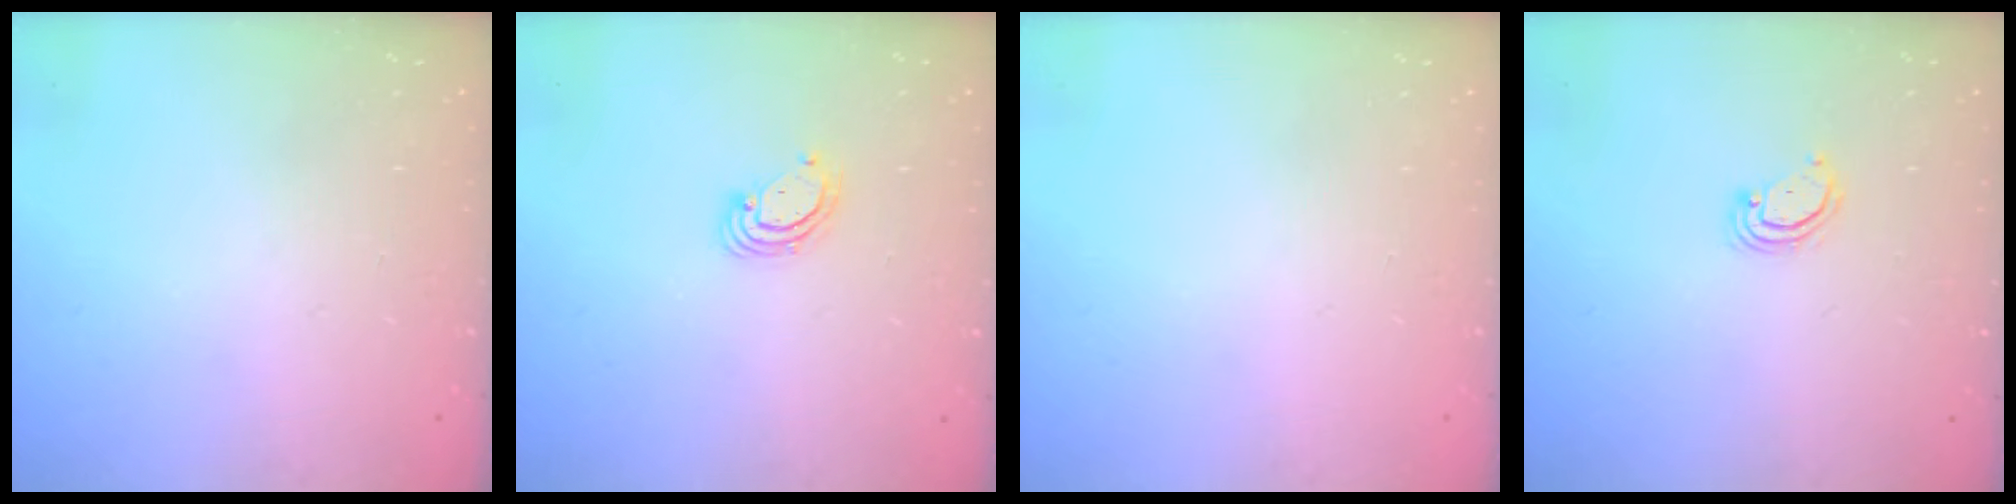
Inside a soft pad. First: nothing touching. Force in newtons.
{"total": 3.5, "press": 3.5, "slide": 0.2}
{"total": 0.0}
{"total": 2.8, "press": 2.8, "slide": 0.2}